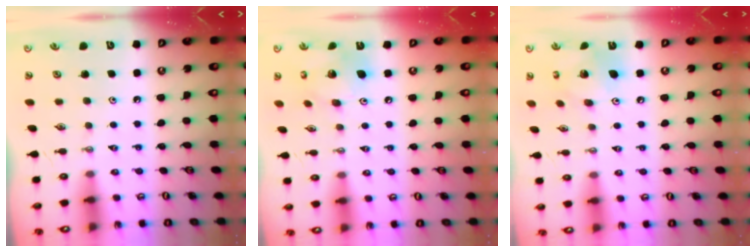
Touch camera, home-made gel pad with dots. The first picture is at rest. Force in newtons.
{"total": 13.4, "press": 13.3, "slide": 1.6}
{"total": 11.6, "press": 11.6, "slide": 1.0}